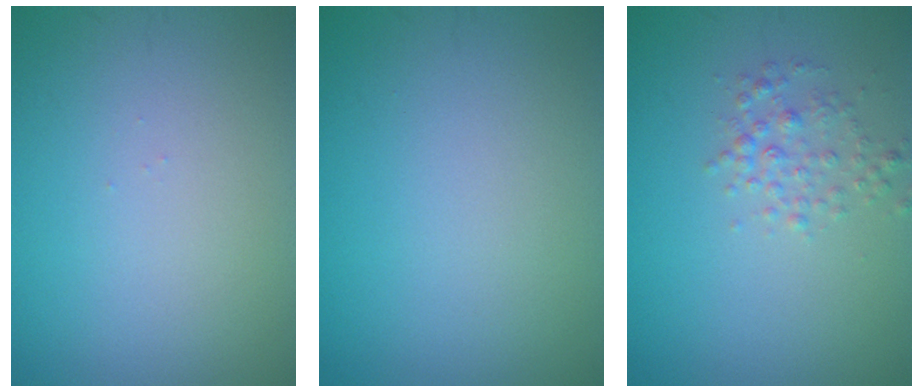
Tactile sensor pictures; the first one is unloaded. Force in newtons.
{"total": 0.0}
{"total": 1.9, "press": 1.9, "slide": 0.0}